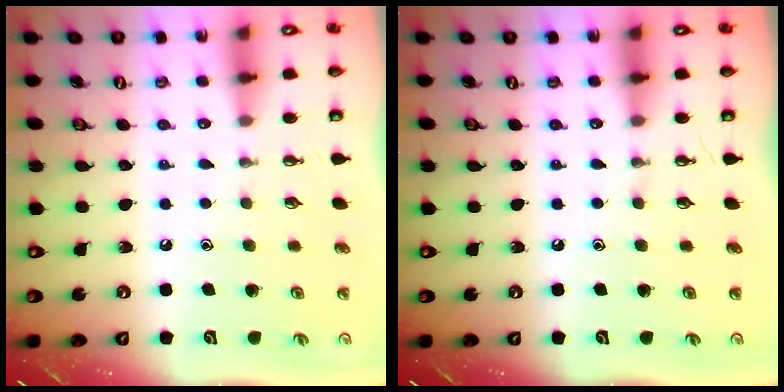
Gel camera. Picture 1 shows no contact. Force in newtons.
{"total": 0.0}